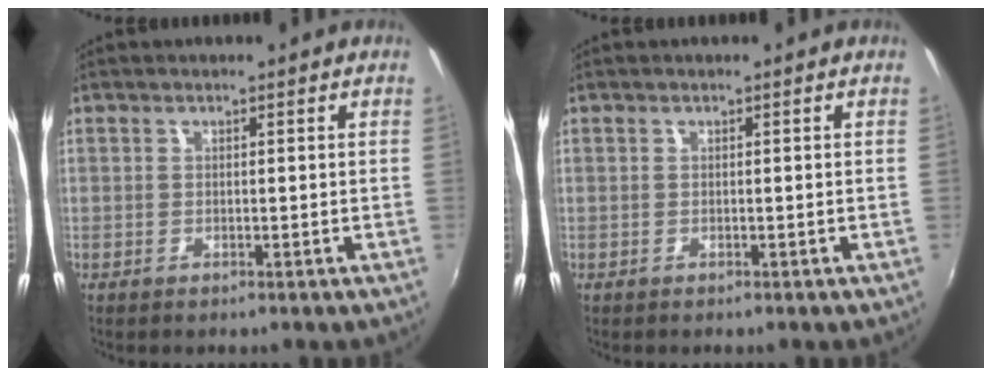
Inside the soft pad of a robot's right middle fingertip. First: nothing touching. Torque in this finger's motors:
{"motor_torque": [0.15, -0.12, 0.04, 0.01]}